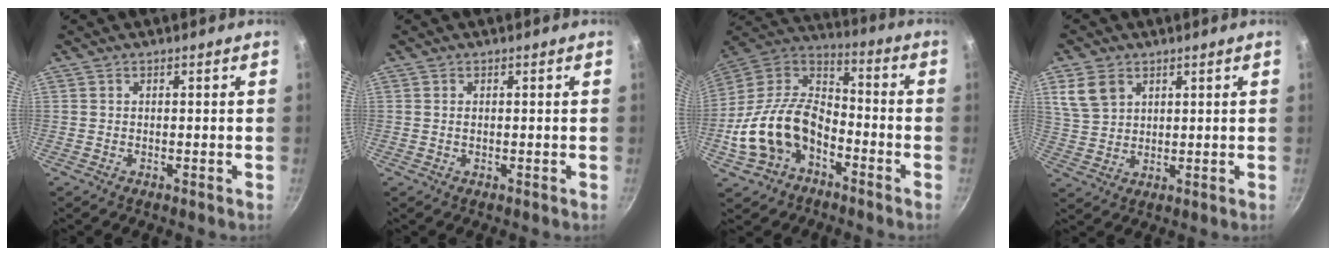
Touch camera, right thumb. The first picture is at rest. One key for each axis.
{"total": 0.7, "fx": 0.1, "fy": 0.4, "fz": 0.6, "tx": -0.010, "ty": 0.001, "tz": 0.002}
{"total": 18.6, "fx": -6.6, "fy": 12.1, "fz": 12.5, "tx": -0.217, "ty": 0.057, "tz": -0.135}
{"total": 6.7, "fx": 3.1, "fy": 4.8, "fz": 3.5, "tx": -0.055, "ty": -0.005, "tz": 0.071}